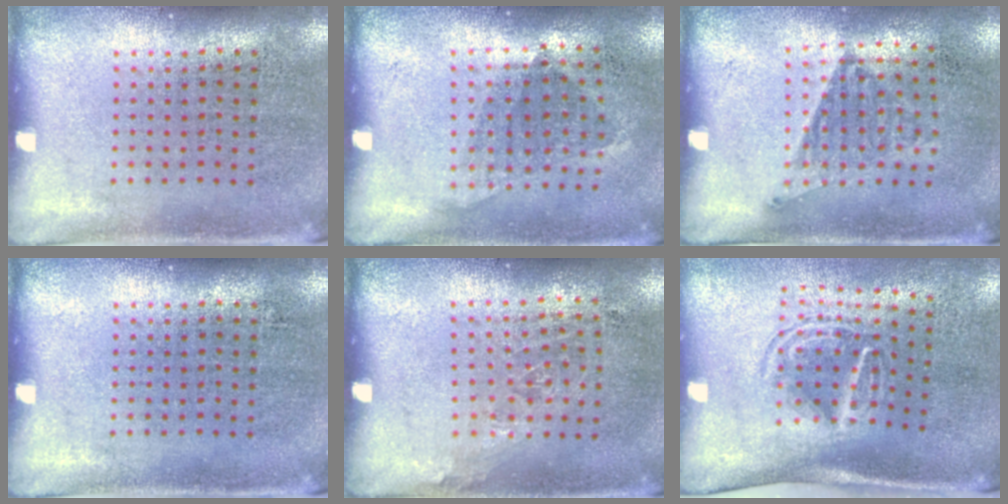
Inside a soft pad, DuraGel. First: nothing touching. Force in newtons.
{"total": 1.0, "press": 0.8, "slide": 0.6}
{"total": 1.2, "press": 0.9, "slide": 0.7}
{"total": 0.0}
{"total": 0.9, "press": 0.7, "slide": 0.6}
{"total": 1.6, "press": 1.1, "slide": 1.2}